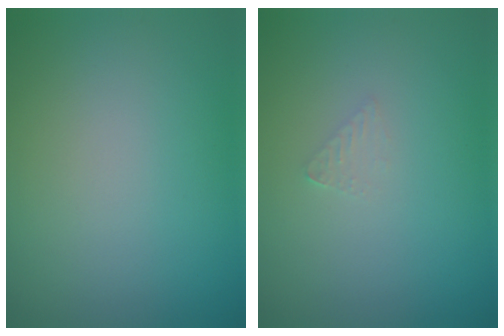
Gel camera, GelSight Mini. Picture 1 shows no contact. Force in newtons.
{"total": 0.8, "press": 0.8, "slide": 0.1}